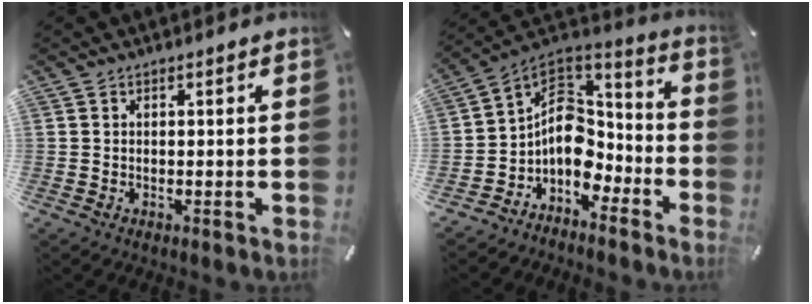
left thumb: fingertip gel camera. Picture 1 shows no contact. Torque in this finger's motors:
{"motor_torque": [-0.50, 1.59, 0.41, 0.00, 0.28]}